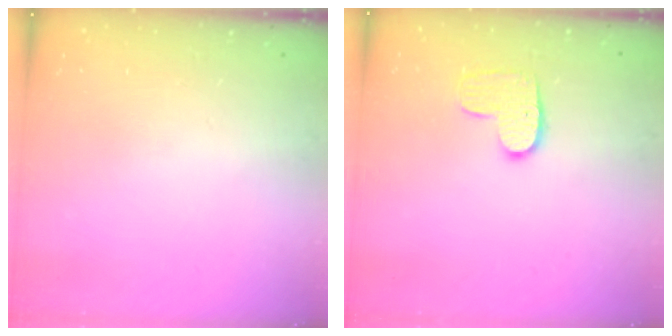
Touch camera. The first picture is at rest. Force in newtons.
{"total": 8.3, "press": 8.3, "slide": 0.3}